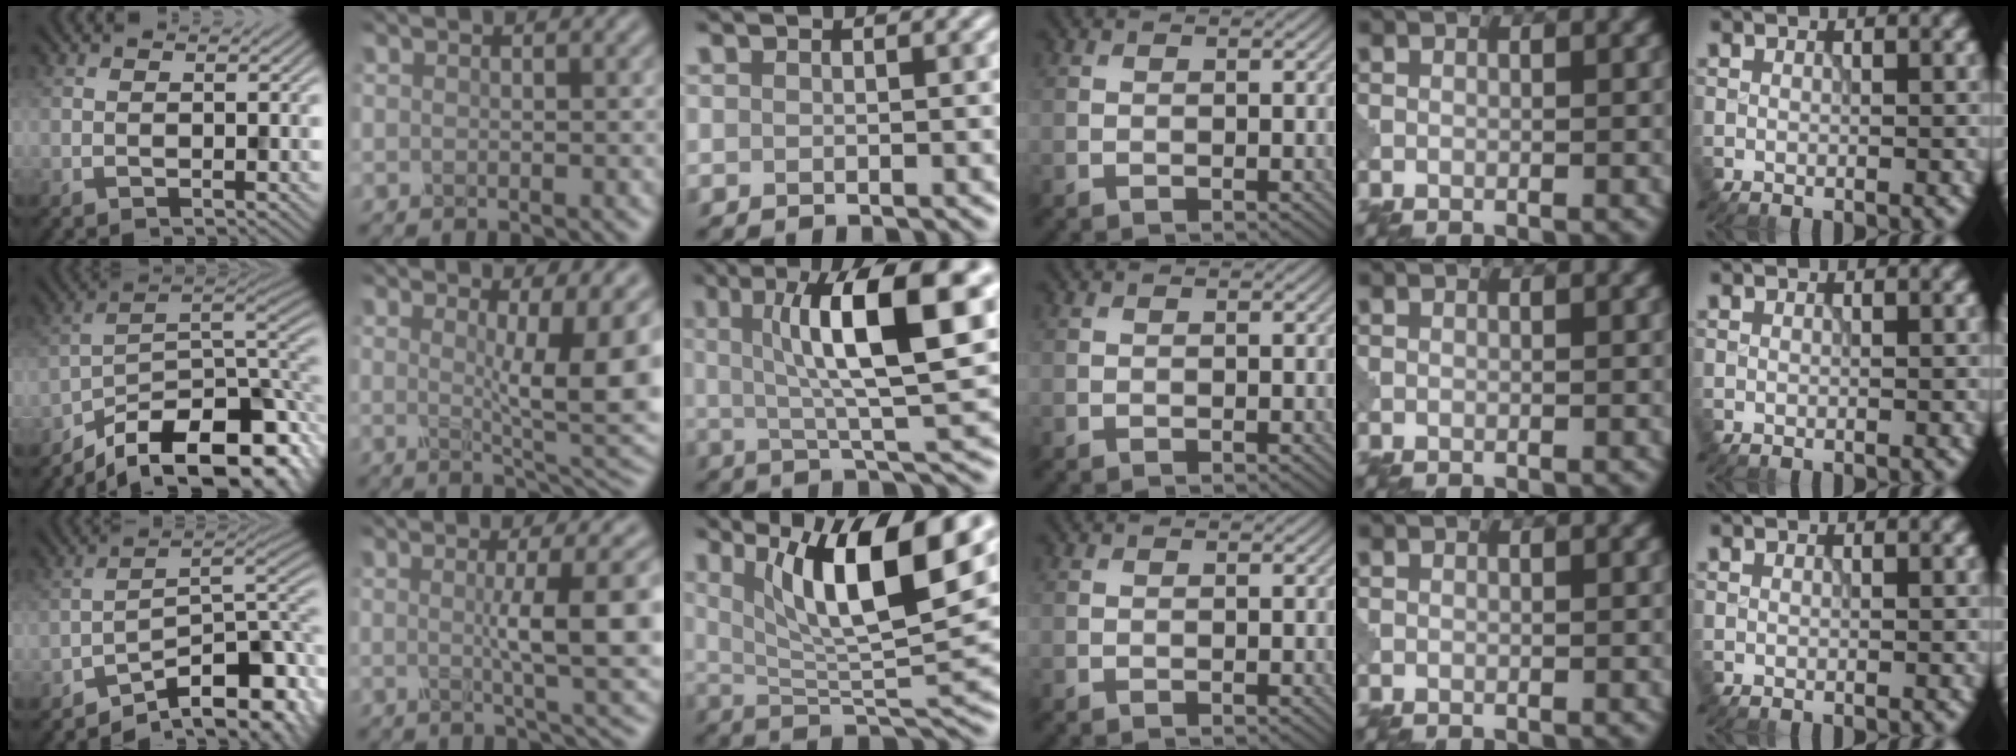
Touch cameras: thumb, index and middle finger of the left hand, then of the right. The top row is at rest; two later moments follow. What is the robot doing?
{"motion": "shake", "object": "salt shaker"}